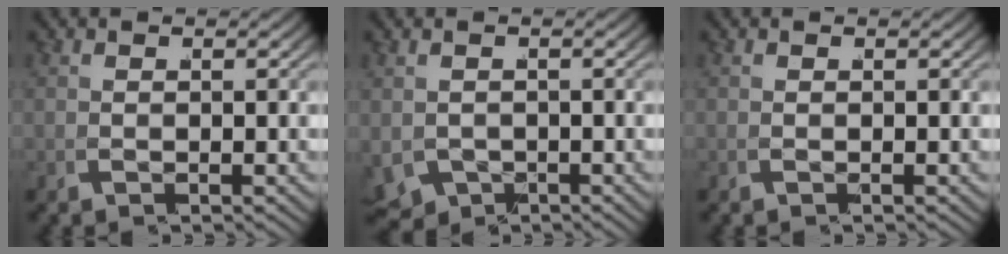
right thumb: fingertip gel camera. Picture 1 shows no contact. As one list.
[{"total": 4.5, "force": [-1.8, 3.6, 1.9], "torque": [-0.048, -0.037, -0.011]}, {"total": 0.0}]